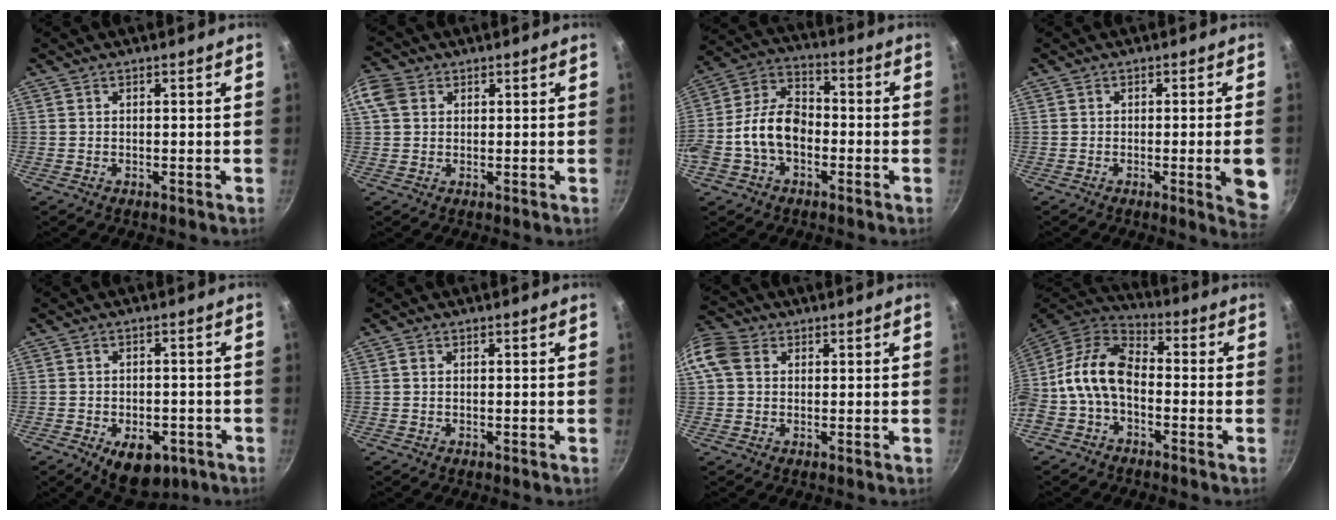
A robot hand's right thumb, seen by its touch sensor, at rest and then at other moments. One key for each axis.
{"total": 5.0, "fx": 1.7, "fy": 3.9, "fz": 2.7, "tx": -0.051, "ty": 0.005, "tz": 0.026}
{"total": 12.2, "fx": -2.7, "fy": 8.2, "fz": 8.6, "tx": -0.137, "ty": 0.044, "tz": -0.065}
{"total": 7.6, "fx": -1.6, "fy": 0.8, "fz": 7.4, "tx": -0.078, "ty": 0.003, "tz": -0.018}
{"total": 9.8, "fx": -4.4, "fy": 5.9, "fz": 6.5, "tx": -0.061, "ty": 0.012, "tz": -0.050}
{"total": 0.5, "fx": 0.0, "fy": 0.4, "fz": 0.3, "tx": -0.007, "ty": 0.002, "tz": 0.000}
{"total": 8.9, "fx": 2.2, "fy": 6.9, "fz": 5.2, "tx": -0.110, "ty": 0.016, "tz": 0.027}
{"total": 11.8, "fx": -2.0, "fy": 7.4, "fz": 8.9, "tx": -0.160, "ty": 0.048, "tz": -0.055}